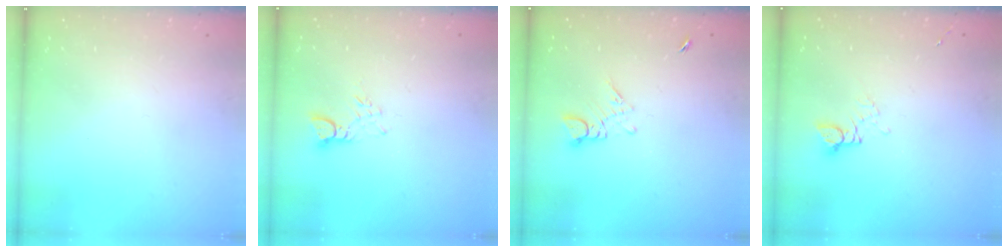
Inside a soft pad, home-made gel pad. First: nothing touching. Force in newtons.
{"total": 3.1, "press": 3.1, "slide": 0.2}
{"total": 4.7, "press": 4.6, "slide": 0.6}
{"total": 2.6, "press": 2.6, "slide": 0.1}